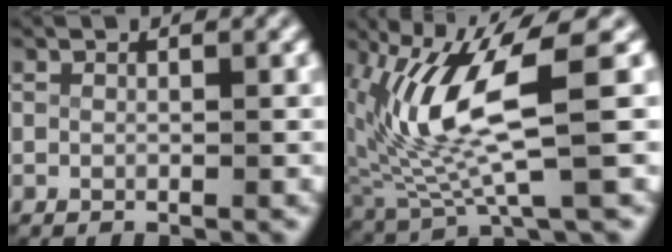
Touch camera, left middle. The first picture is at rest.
{"total": 8.2, "force": [0.6, 3.1, 7.5], "torque": [-0.162, -0.014, 0.022]}